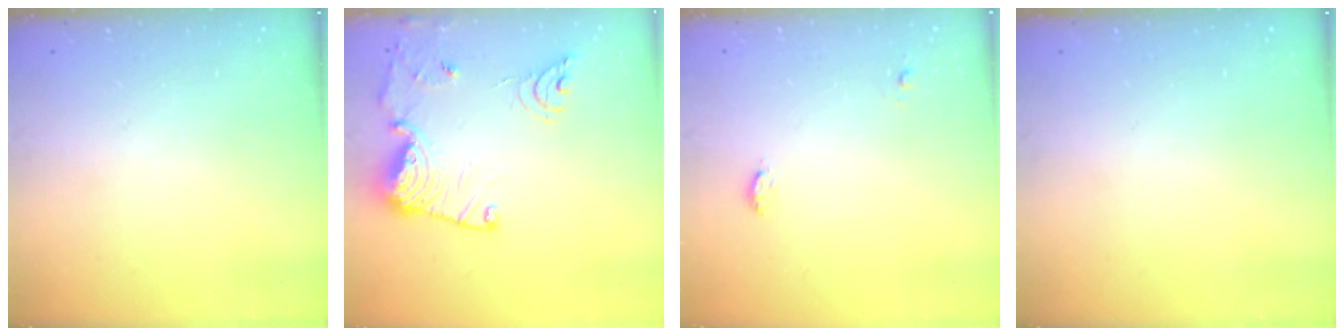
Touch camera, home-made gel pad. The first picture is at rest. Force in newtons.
{"total": 15.7, "press": 15.6, "slide": 1.7}
{"total": 5.9, "press": 4.3, "slide": 4.1}
{"total": 0.0}